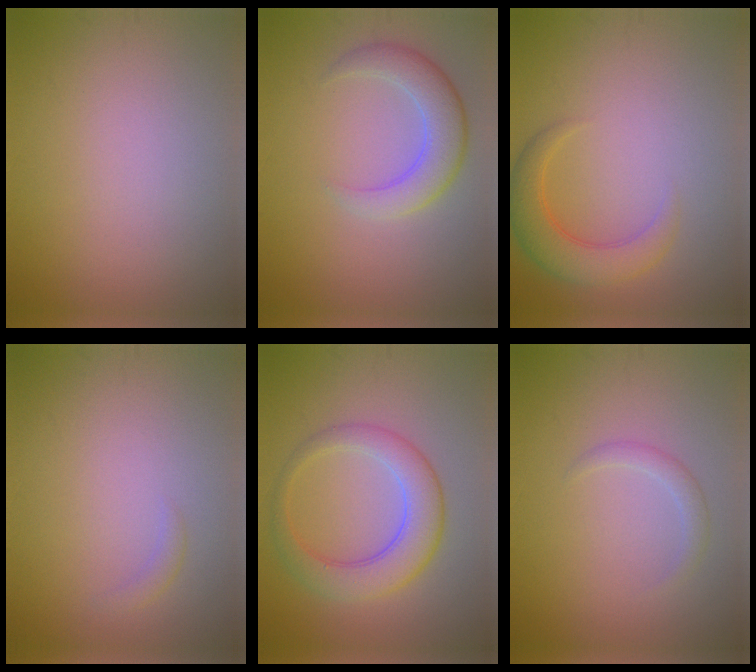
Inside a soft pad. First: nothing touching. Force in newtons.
{"total": 4.0, "press": 4.0, "slide": 0.3}
{"total": 3.8, "press": 3.8, "slide": 0.3}
{"total": 0.8, "press": 0.8, "slide": 0.1}
{"total": 4.3, "press": 4.3, "slide": 0.4}
{"total": 1.4, "press": 1.4, "slide": 0.1}